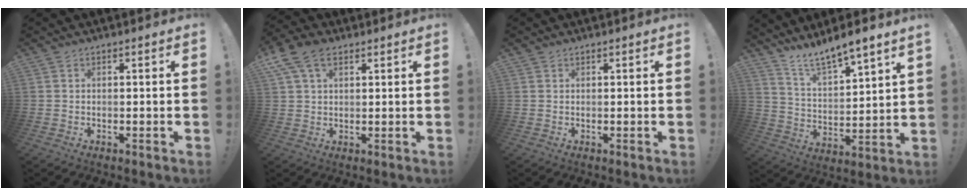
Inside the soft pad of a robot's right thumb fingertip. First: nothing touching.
{"total": 8.8, "force": [4.3, 5.4, 5.4], "torque": [-0.094, 0.000, 0.086]}
{"total": 0.7, "force": [0.5, 0.4, 0.0], "torque": [0.007, -0.003, 0.009]}
{"total": 8.1, "force": [7.9, 0.1, 1.9], "torque": [-0.042, -0.081, 0.136]}